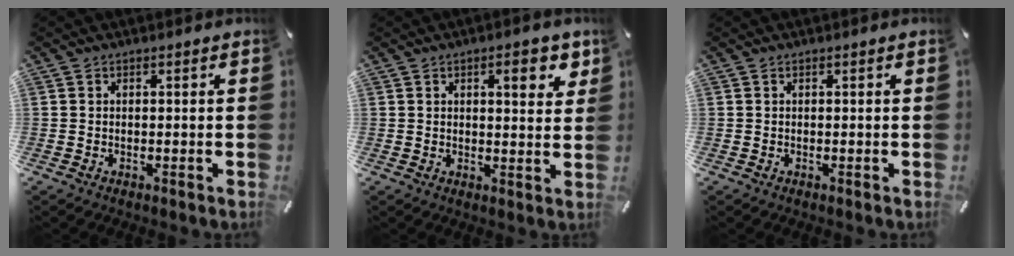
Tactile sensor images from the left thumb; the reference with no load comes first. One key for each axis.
{"total": 5.9, "fx": 3.0, "fy": 2.0, "fz": 4.7, "tx": -0.059, "ty": -0.010, "tz": 0.042}
{"total": 0.0}